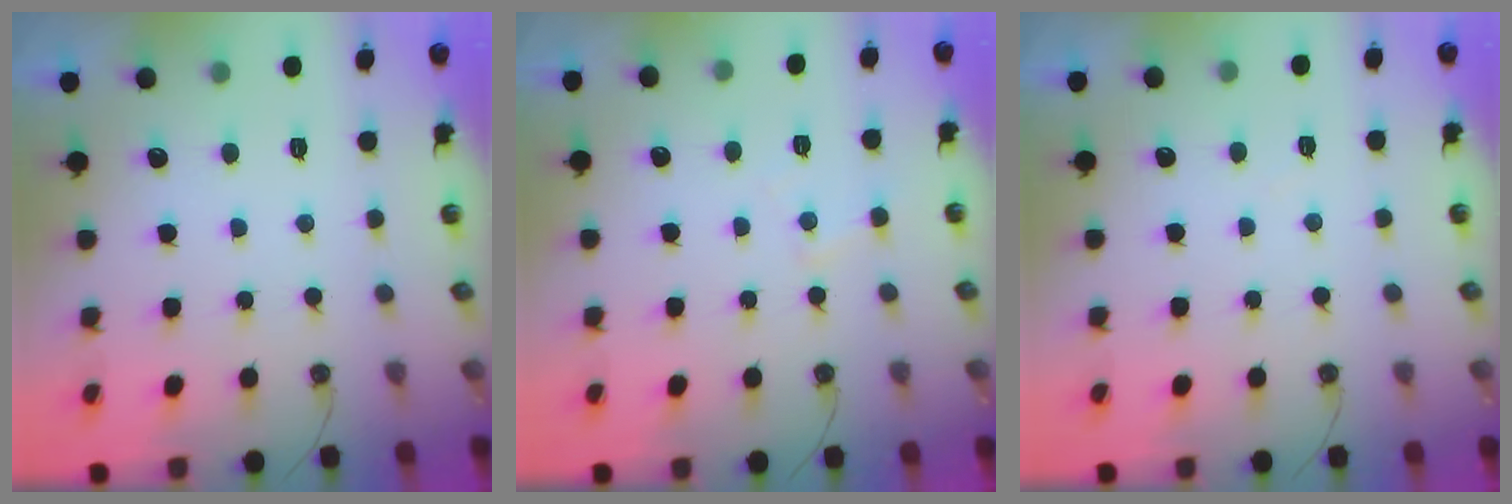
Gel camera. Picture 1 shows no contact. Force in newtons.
{"total": 4.8, "press": 4.8, "slide": 0.7}
{"total": 2.6, "press": 2.6, "slide": 0.4}